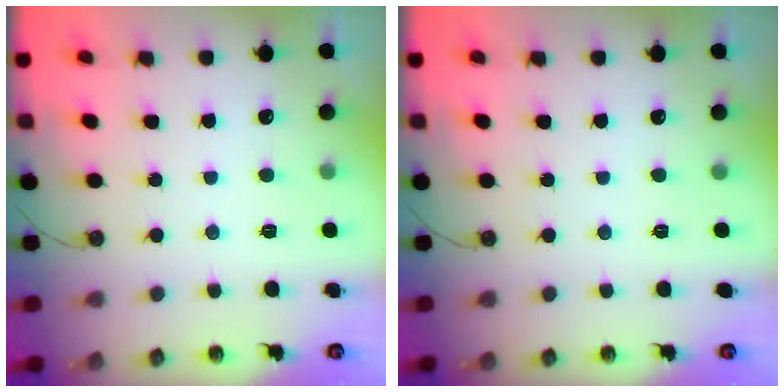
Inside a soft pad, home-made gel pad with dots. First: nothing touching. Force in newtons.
{"total": 0.0}